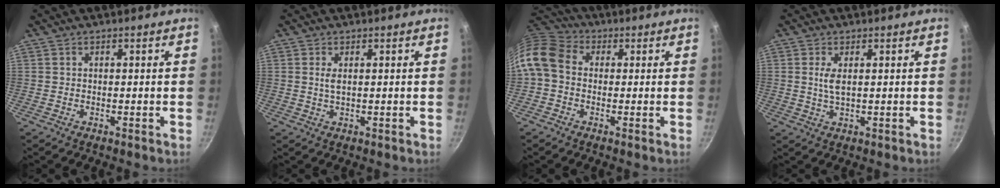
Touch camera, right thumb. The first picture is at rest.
{"total": 1.8, "force": [0.4, 0.7, 1.6], "torque": [-0.034, -0.003, 0.010]}
{"total": 10.1, "force": [-0.2, 7.8, 6.4], "torque": [-0.126, 0.030, -0.022]}
{"total": 3.1, "force": [0.7, 1.1, 2.8], "torque": [-0.058, -0.006, 0.015]}